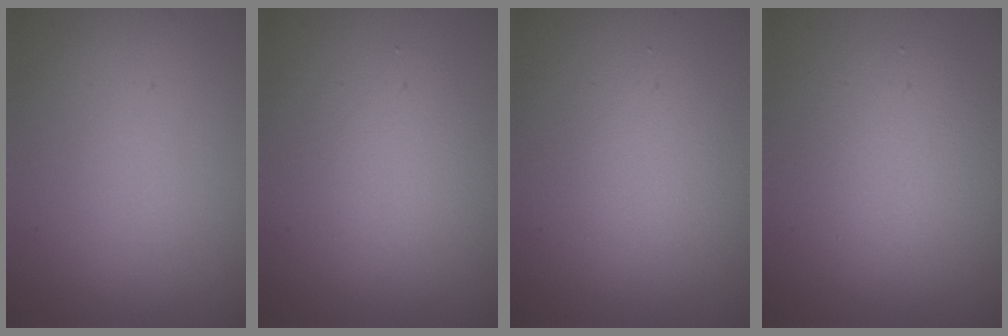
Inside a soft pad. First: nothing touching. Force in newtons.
{"total": 2.8, "press": 2.8, "slide": 0.2}
{"total": 2.6, "press": 2.6, "slide": 0.1}
{"total": 4.2, "press": 4.2, "slide": 0.1}